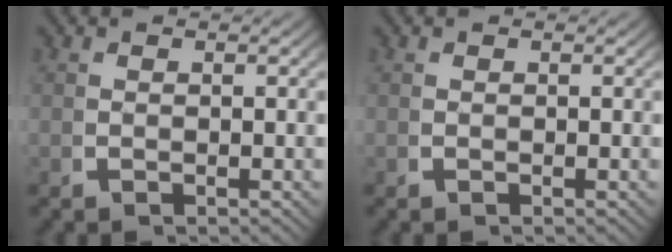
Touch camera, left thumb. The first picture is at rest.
{"total": 0.0}